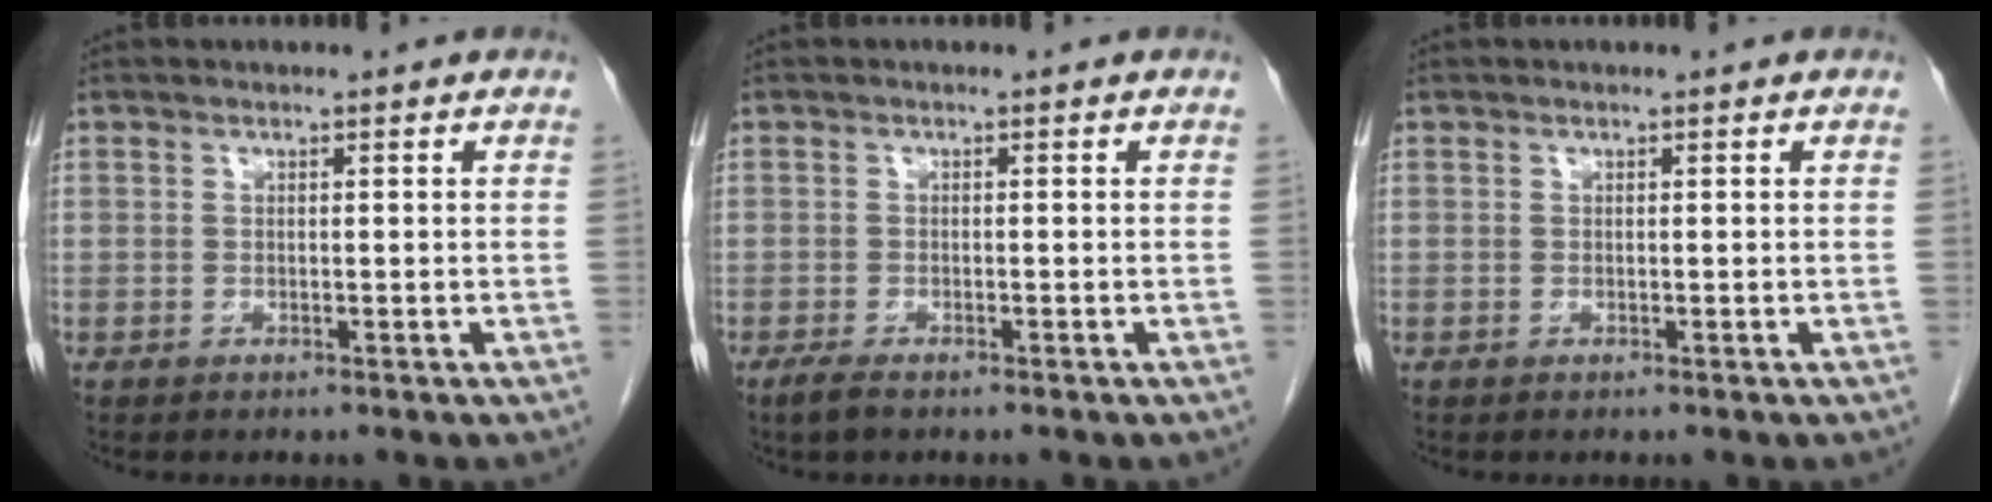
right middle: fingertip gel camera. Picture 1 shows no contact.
{"total": 1.9, "force": [-1.4, 0.5, 1.2], "torque": [-0.032, -0.005, -0.025]}
{"total": 0.0}